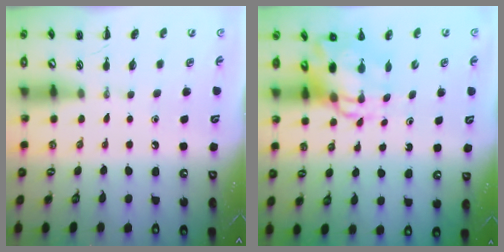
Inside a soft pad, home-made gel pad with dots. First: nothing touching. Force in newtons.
{"total": 7.7, "press": 7.4, "slide": 2.2}